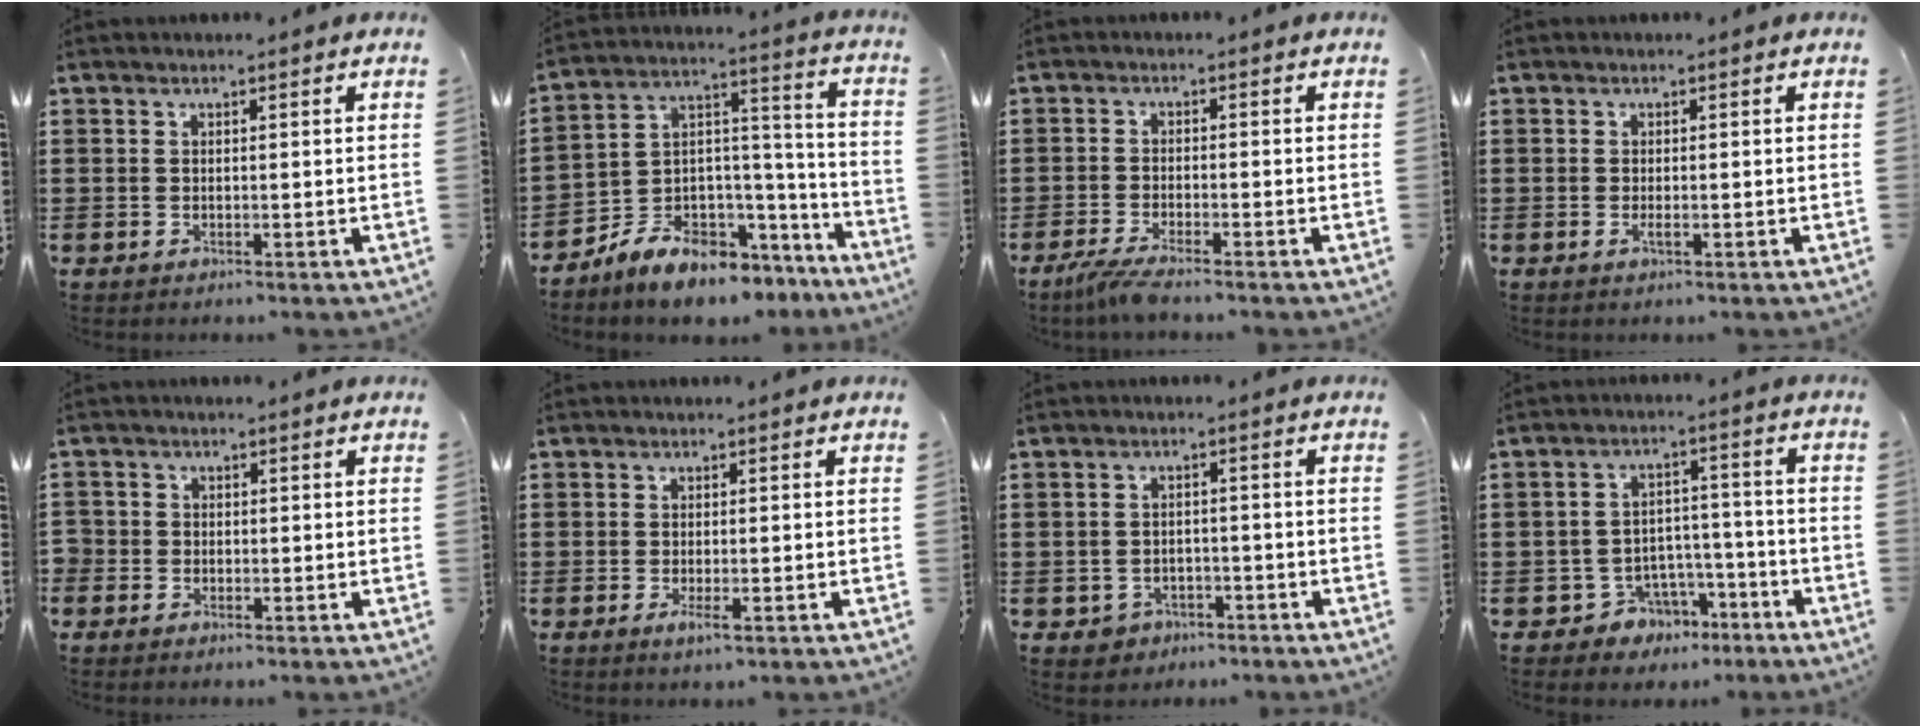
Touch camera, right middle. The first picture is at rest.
{"total": 7.9, "force": [-6.8, 3.5, 1.7], "torque": [-0.049, 0.010, -0.133]}
{"total": 3.0, "force": [-2.5, -0.1, 1.7], "torque": [-0.045, -0.012, -0.049]}
{"total": 0.9, "force": [-0.3, 0.2, 0.8], "torque": [-0.016, -0.004, -0.004]}
{"total": 1.4, "force": [-0.5, 1.3, 0.1], "torque": [-0.006, 0.003, -0.013]}
{"total": 1.7, "force": [-0.6, 0.4, 1.6], "torque": [-0.027, -0.003, -0.009]}
{"total": 2.3, "force": [-1.9, 1.3, 0.0], "torque": [-0.010, 0.002, -0.043]}
{"total": 4.9, "force": [-3.6, 3.2, 0.7], "torque": [-0.031, 0.016, -0.071]}